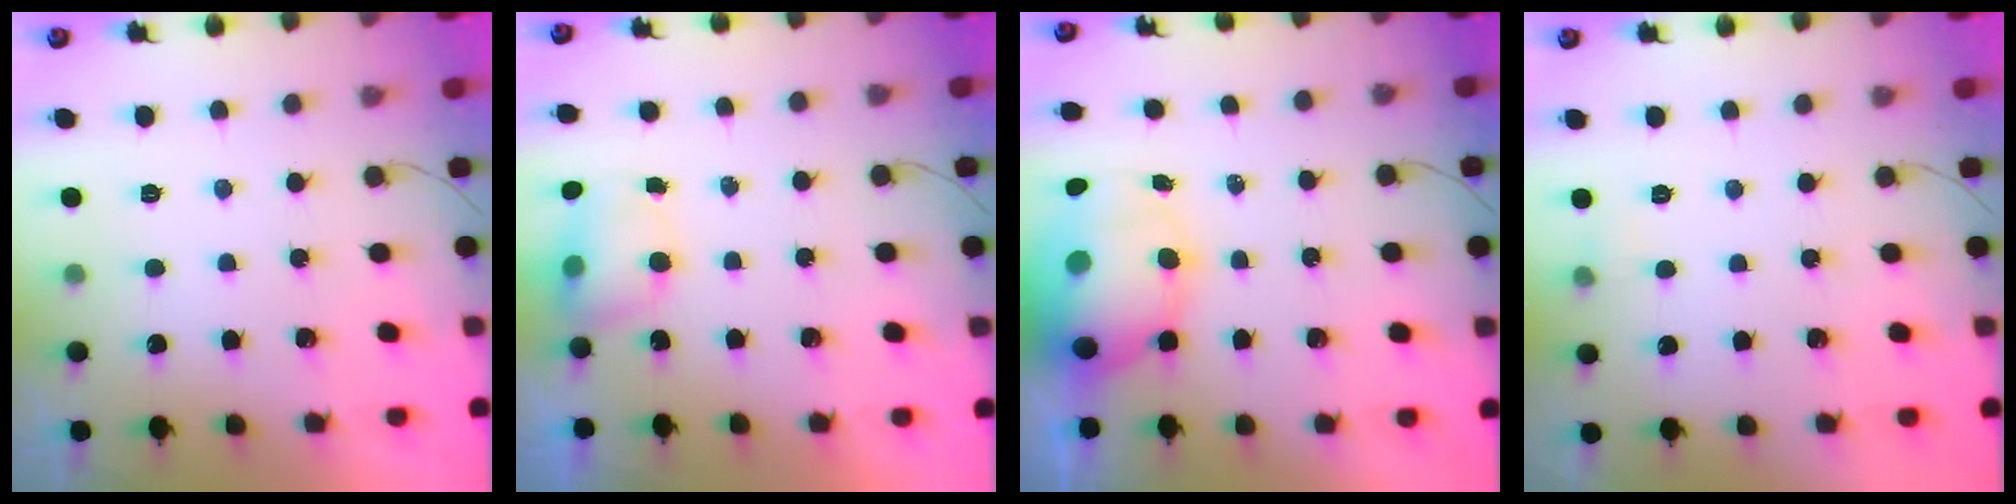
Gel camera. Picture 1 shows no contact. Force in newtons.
{"total": 5.7, "press": 5.7, "slide": 0.3}
{"total": 13.3, "press": 12.9, "slide": 3.0}
{"total": 2.5, "press": 2.3, "slide": 1.1}